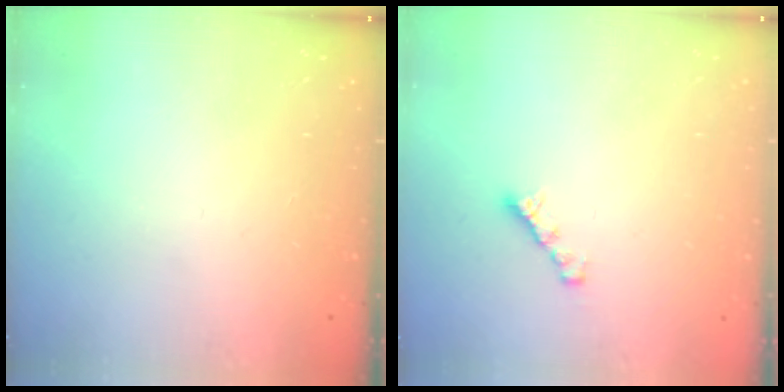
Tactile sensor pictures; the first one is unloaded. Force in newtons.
{"total": 3.0, "press": 3.0, "slide": 0.1}